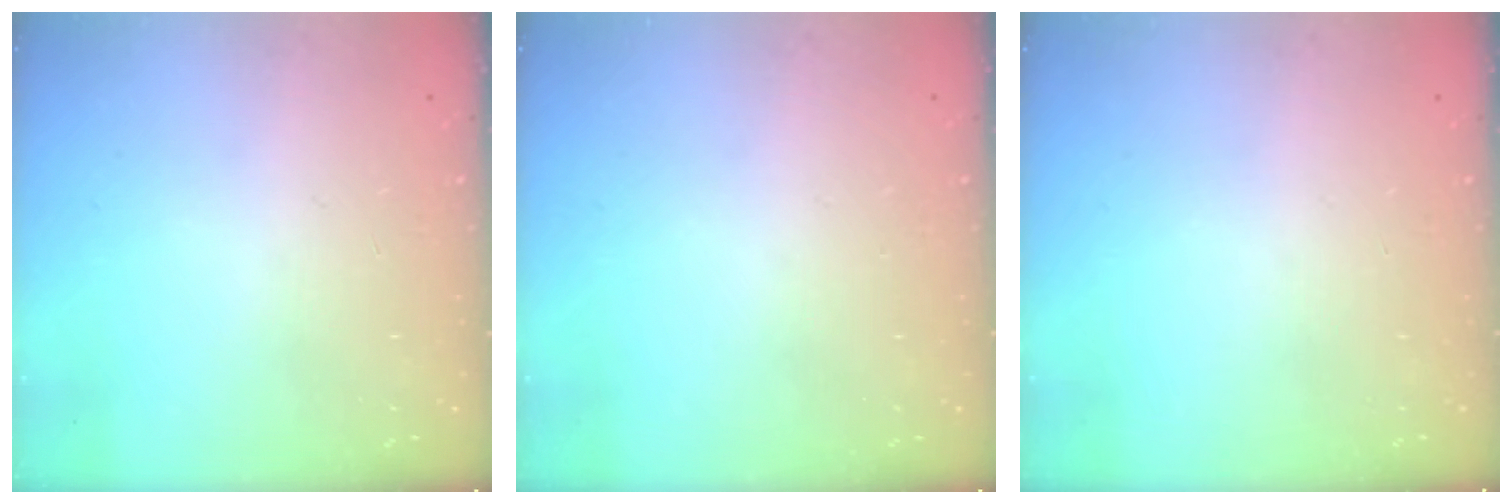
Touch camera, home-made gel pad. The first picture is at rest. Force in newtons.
{"total": 0.0}
{"total": 0.0}